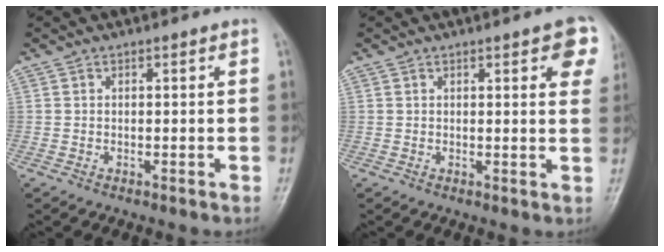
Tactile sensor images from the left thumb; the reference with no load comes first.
{"total": 6.8, "force": [3.2, 2.0, 5.7], "torque": [-0.046, -0.007, 0.030]}